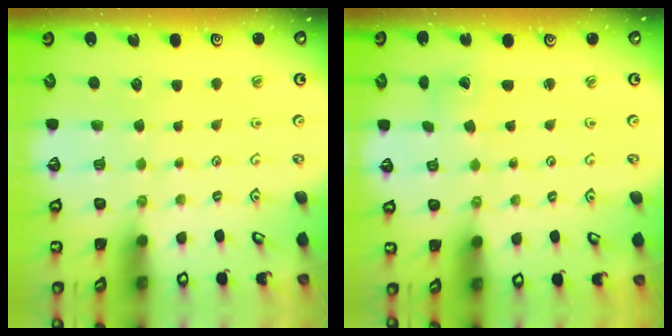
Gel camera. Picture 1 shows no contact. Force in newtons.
{"total": 0.9, "press": 0.9, "slide": 0.0}